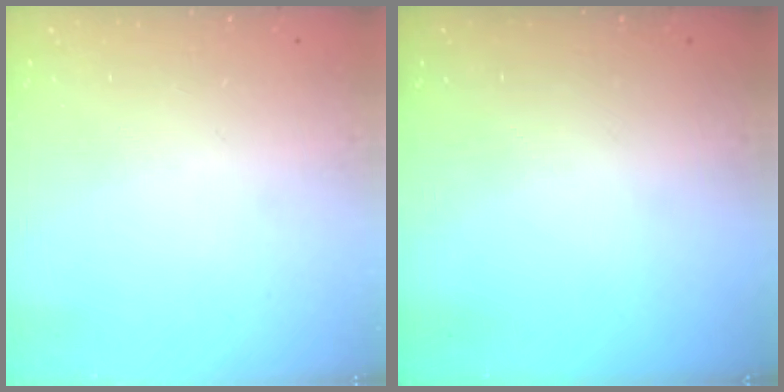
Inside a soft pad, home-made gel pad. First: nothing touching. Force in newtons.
{"total": 0.0}